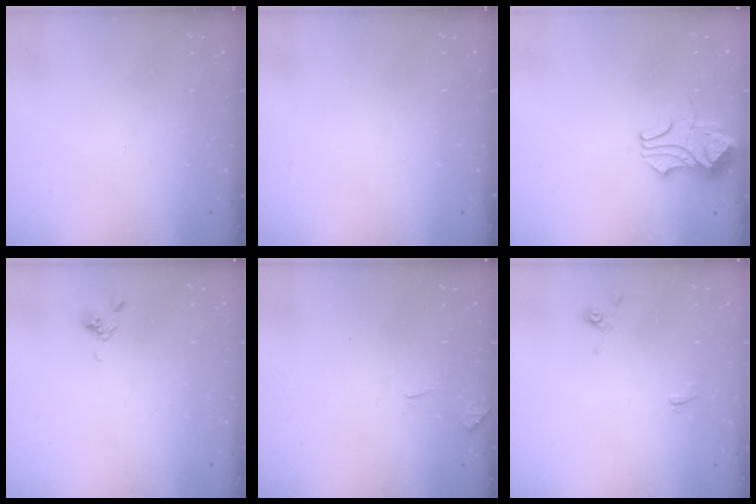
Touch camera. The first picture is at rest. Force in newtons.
{"total": 0.0}
{"total": 3.7, "press": 3.6, "slide": 0.8}
{"total": 6.5, "press": 6.5, "slide": 0.2}
{"total": 3.3, "press": 3.2, "slide": 0.4}
{"total": 0.6, "press": 0.5, "slide": 0.3}